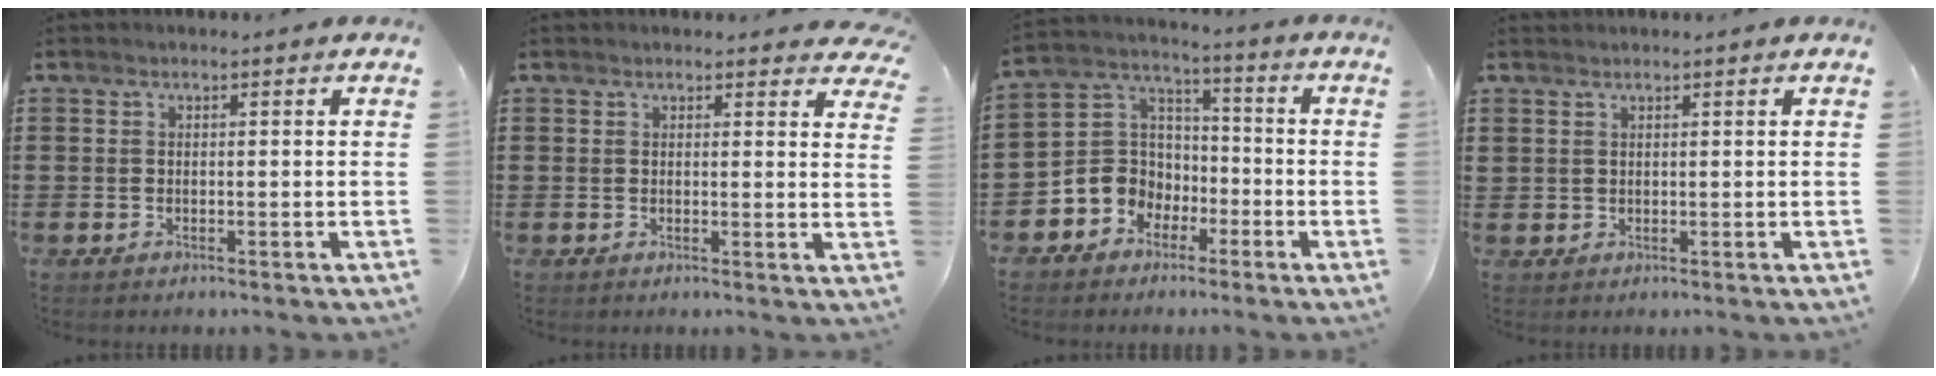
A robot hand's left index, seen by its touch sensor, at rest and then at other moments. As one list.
[{"total": 1.7, "force": [1.6, 0.5, 0.4], "torque": [-0.005, -0.001, 0.030]}, {"total": 6.7, "force": [-2.5, 6.2, 0.6], "torque": [-0.059, 0.001, -0.055]}, {"total": 1.1, "force": [1.0, 0.6, 0.0], "torque": [-0.003, 0.002, 0.020]}]